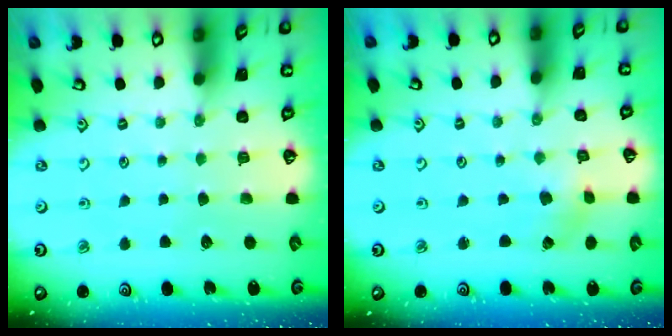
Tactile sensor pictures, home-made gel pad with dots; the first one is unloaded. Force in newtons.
{"total": 1.2, "press": 1.2, "slide": 0.2}